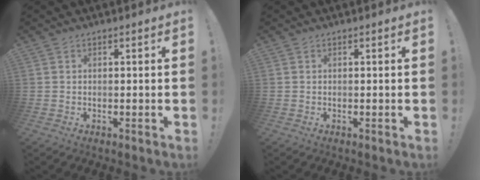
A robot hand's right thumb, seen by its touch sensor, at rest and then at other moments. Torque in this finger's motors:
{"motor_torque": [-0.04, -0.02, -0.01, 0.01, 0.02]}